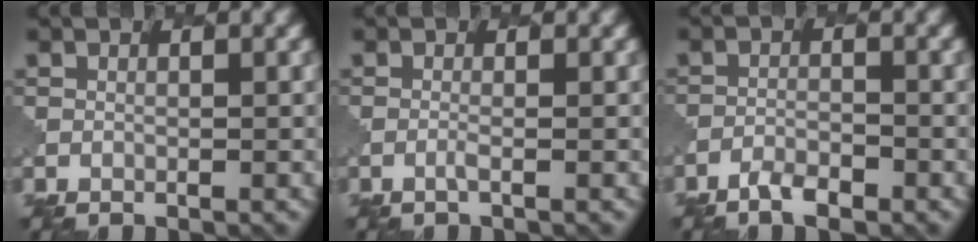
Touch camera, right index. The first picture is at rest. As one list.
[{"total": 0.6, "force": [0.0, 0.2, 0.6], "torque": [-0.006, 0.004, -0.006]}, {"total": 2.1, "force": [-1.7, 0.6, 1.0], "torque": [-0.019, -0.001, -0.035]}]